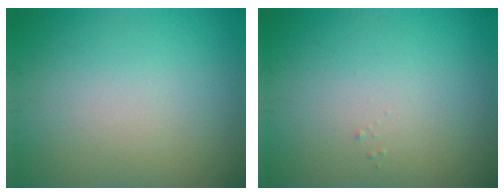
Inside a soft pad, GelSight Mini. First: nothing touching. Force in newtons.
{"total": 0.0}